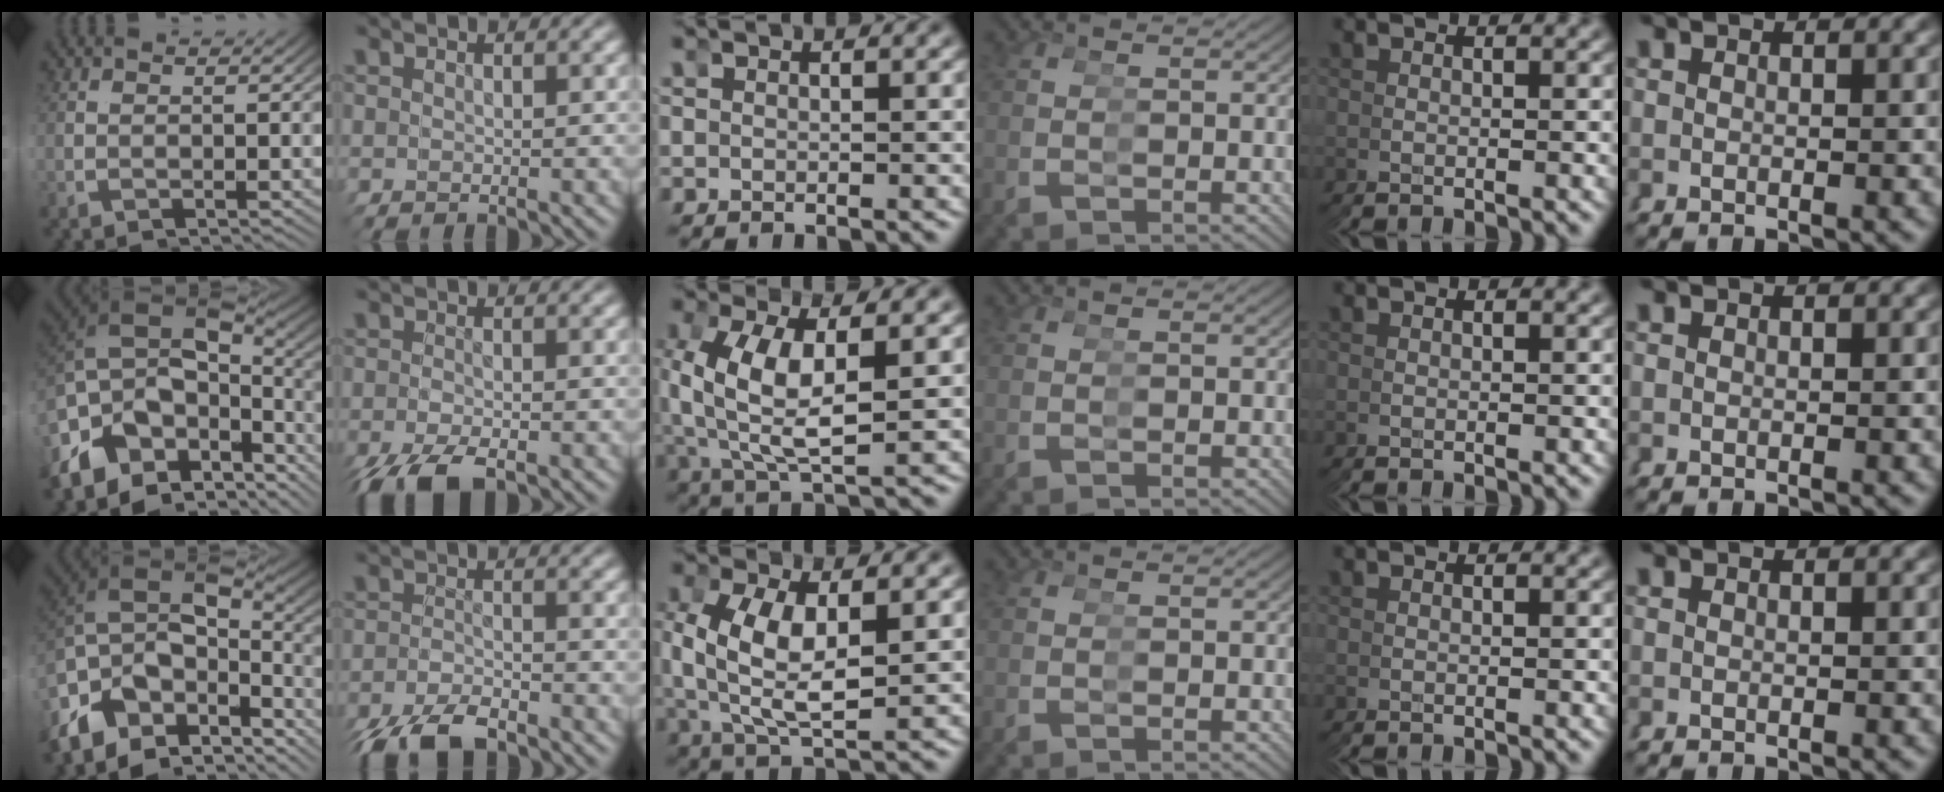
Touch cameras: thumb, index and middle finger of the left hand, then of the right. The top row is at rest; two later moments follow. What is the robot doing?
{"motion": "grasp_and_lifting", "object": "pipette"}